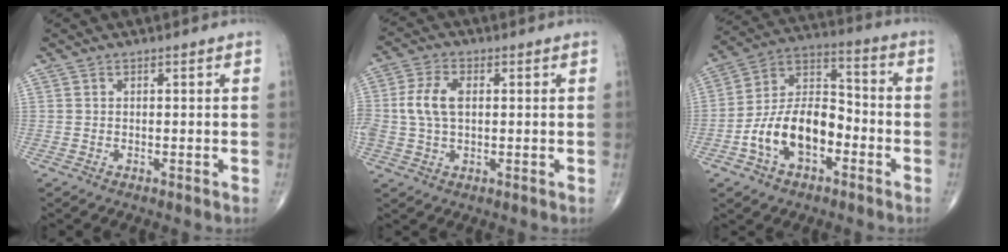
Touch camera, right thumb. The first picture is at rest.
{"total": 6.9, "force": [0.5, 4.2, 5.4], "torque": [-0.122, 0.011, 0.008]}
{"total": 14.9, "force": [-5.1, 8.9, 10.8], "torque": [-0.173, 0.050, -0.097]}